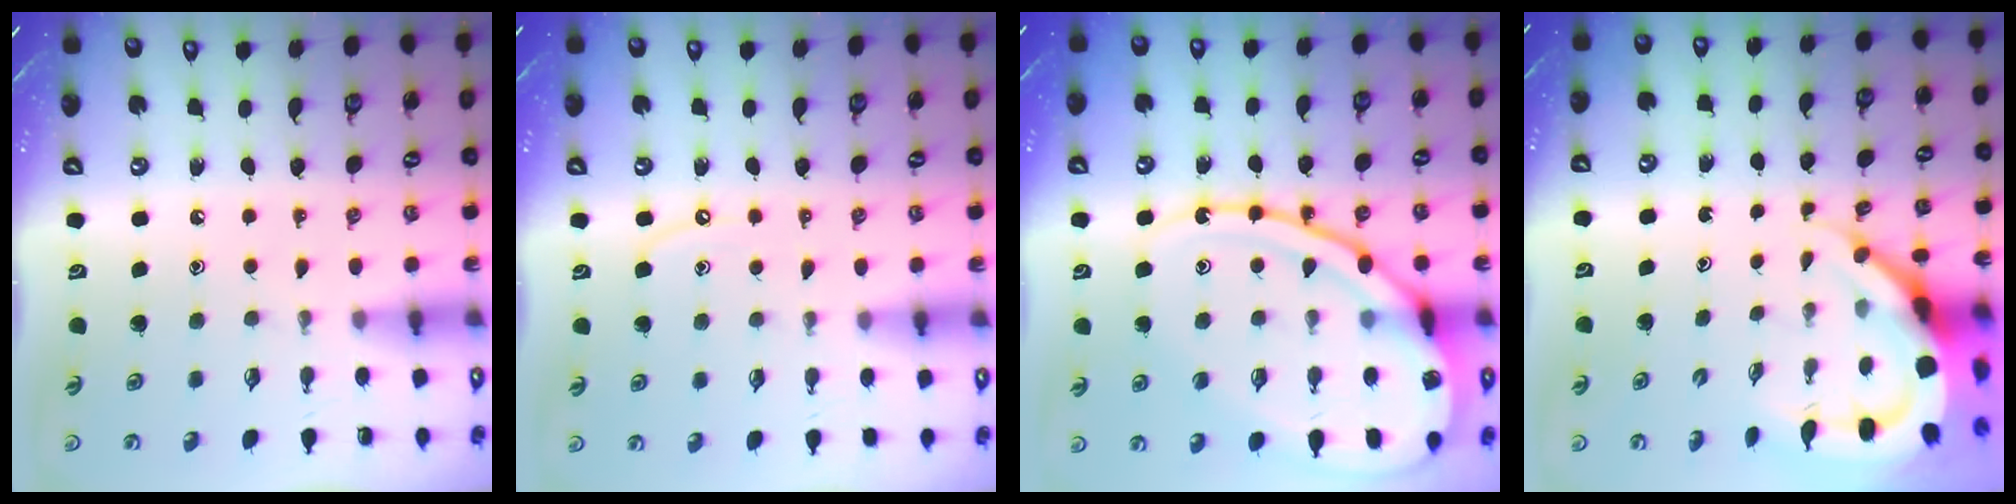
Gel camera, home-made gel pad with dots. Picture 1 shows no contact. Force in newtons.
{"total": 3.9, "press": 3.8, "slide": 0.6}
{"total": 20.0, "press": 20.0, "slide": 1.8}
{"total": 10.9, "press": 10.8, "slide": 1.2}